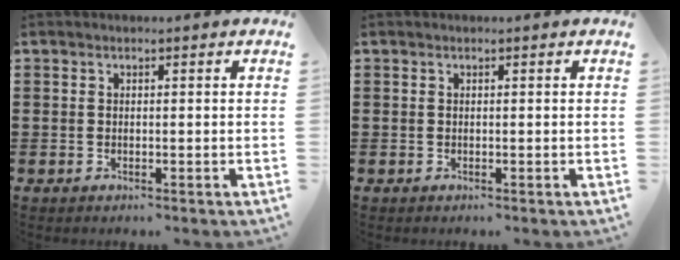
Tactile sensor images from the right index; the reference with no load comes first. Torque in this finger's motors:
{"motor_torque": [0.00, 0.00, 0.00, 0.00]}